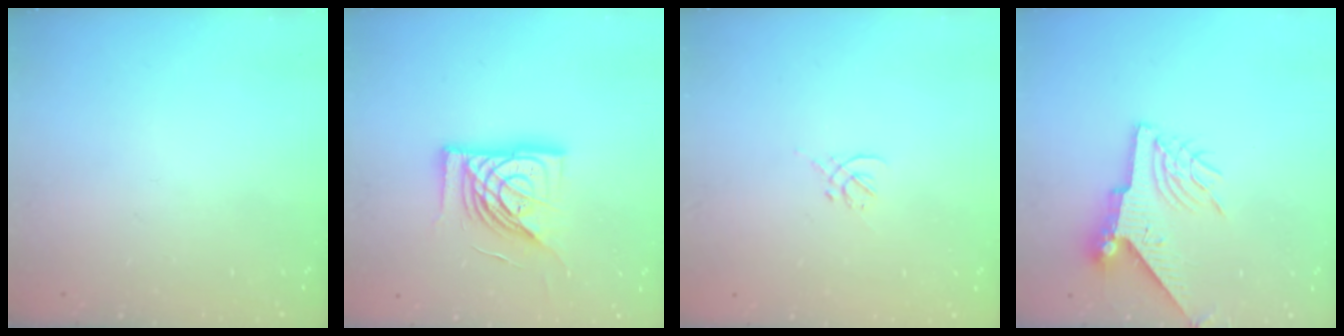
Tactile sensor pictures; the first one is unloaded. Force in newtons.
{"total": 16.5, "press": 16.3, "slide": 2.1}
{"total": 0.0}
{"total": 9.4, "press": 9.3, "slide": 1.0}